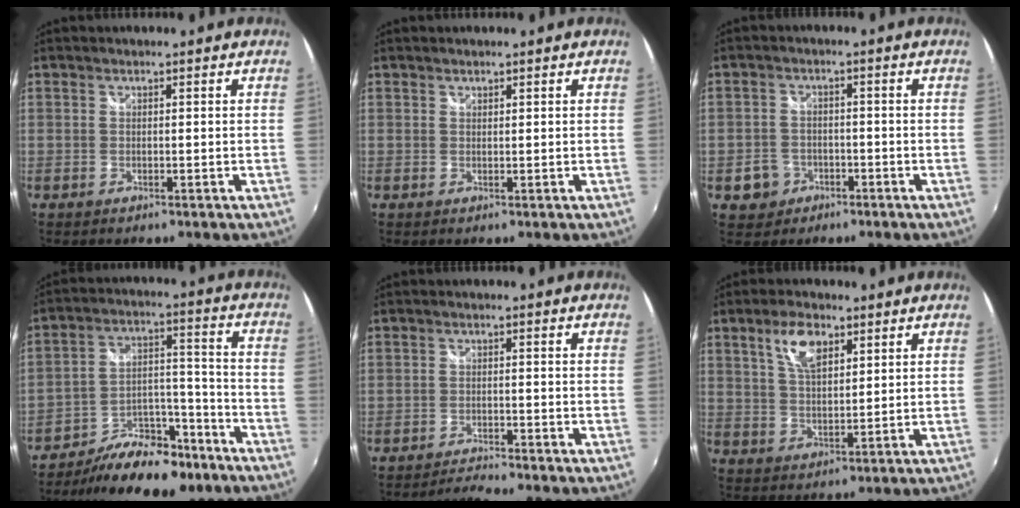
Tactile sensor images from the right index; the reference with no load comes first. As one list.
[{"total": 0.5, "force": [0.4, 0.2, 0.0], "torque": [0.002, -0.001, 0.008]}, {"total": 5.1, "force": [-2.2, 4.5, 0.7], "torque": [-0.031, 0.010, -0.033]}, {"total": 17.3, "force": [-12.9, 7.8, 8.6], "torque": [-0.159, 0.021, -0.192]}, {"total": 3.0, "force": [-3.0, -0.5, 0.3], "torque": [-0.020, -0.003, -0.060]}, {"total": 7.3, "force": [3.8, 3.3, 5.3], "torque": [-0.098, 0.010, 0.072]}]